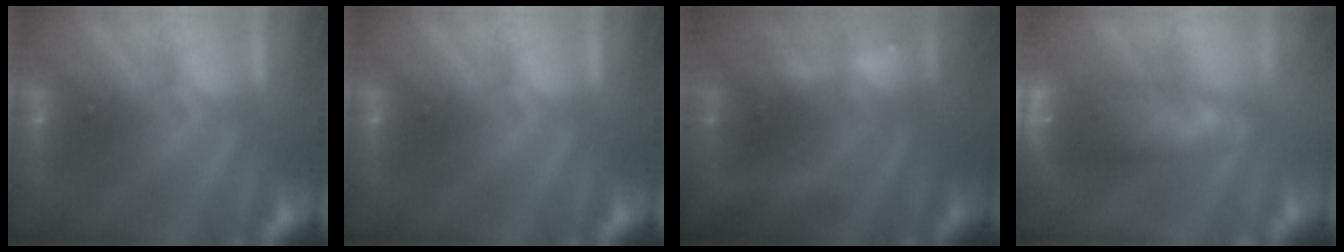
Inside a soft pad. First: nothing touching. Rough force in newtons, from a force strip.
{"total": 0.0}
{"total": 5.7}
{"total": 7.8}